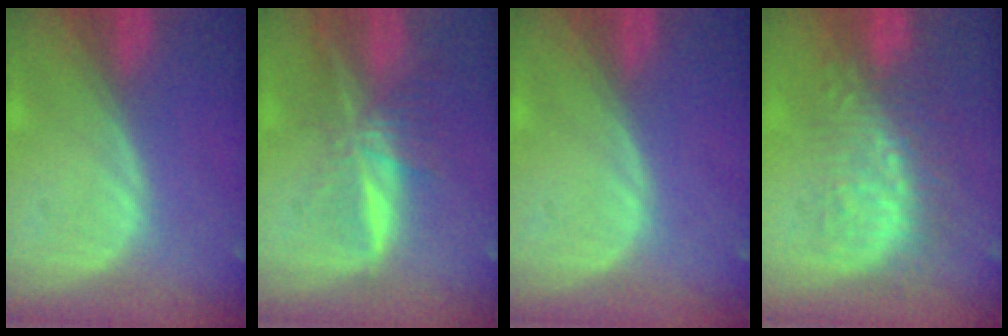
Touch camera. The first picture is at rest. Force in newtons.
{"total": 7.0, "press": 6.0, "slide": 3.7}
{"total": 0.0}
{"total": 8.8, "press": 8.5, "slide": 2.5}